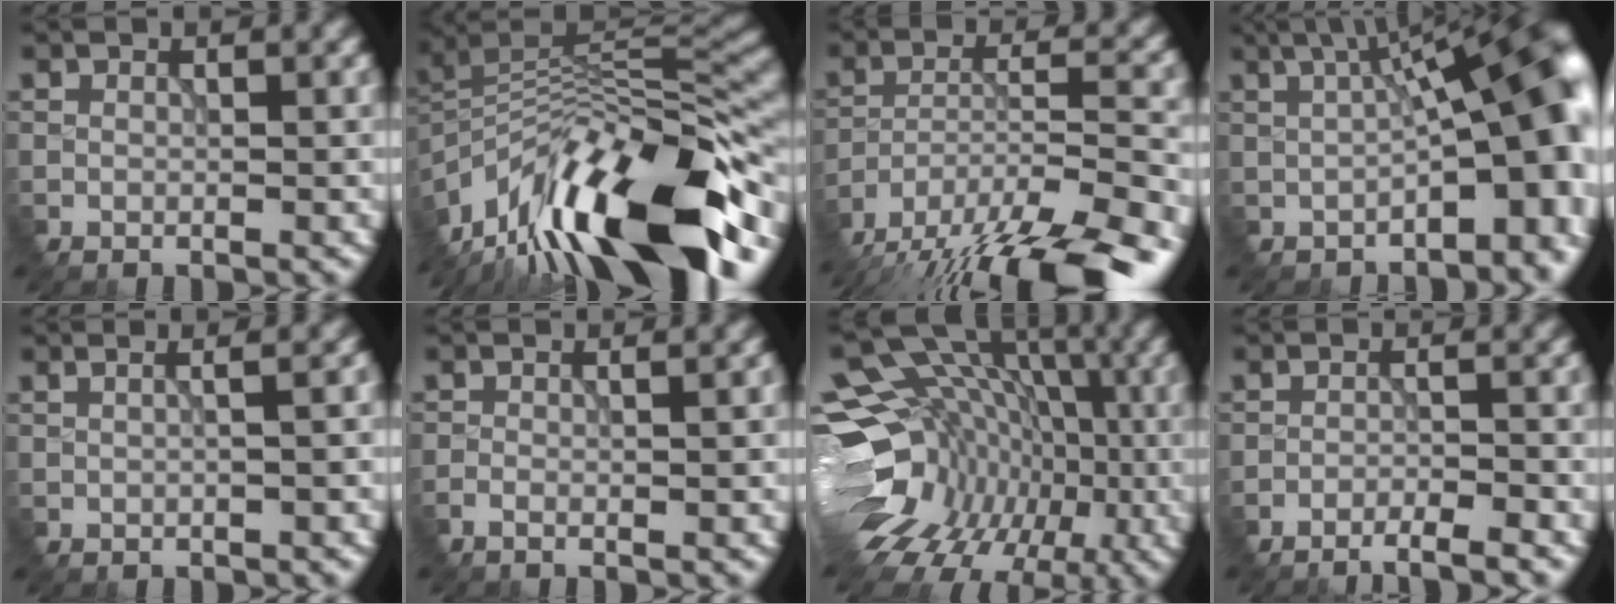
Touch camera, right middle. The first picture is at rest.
{"total": 15.8, "force": [-9.5, 5.1, 11.6], "torque": [-0.204, 0.022, -0.166]}
{"total": 17.3, "force": [-14.8, 4.4, 7.9], "torque": [-0.152, -0.030, -0.207]}
{"total": 14.1, "force": [0.2, 5.8, 12.9], "torque": [-0.140, 0.004, 0.023]}
{"total": 3.6, "force": [0.8, 1.9, 2.9], "torque": [-0.004, 0.027, -0.009]}
{"total": 2.0, "force": [-0.6, 0.8, 1.7], "torque": [0.004, 0.013, -0.017]}
{"total": 19.5, "force": [-4.6, 15.6, 10.8], "torque": [-0.189, 0.001, -0.072]}
{"total": 3.4, "force": [-2.9, 0.0, 1.7], "torque": [-0.023, 0.007, -0.053]}